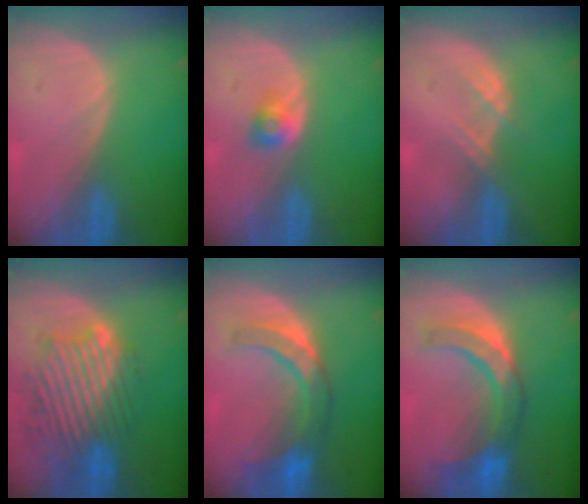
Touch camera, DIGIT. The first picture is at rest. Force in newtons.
{"total": 2.7, "press": 2.4, "slide": 1.2}
{"total": 2.3, "press": 2.3, "slide": 0.2}
{"total": 11.0, "press": 10.2, "slide": 4.1}
{"total": 7.5, "press": 7.3, "slide": 1.8}
{"total": 7.9, "press": 7.9, "slide": 0.2}